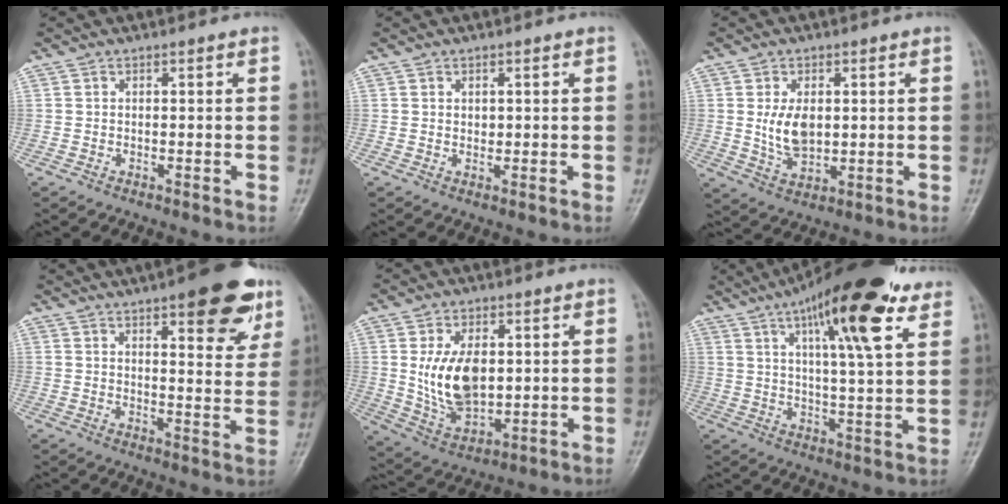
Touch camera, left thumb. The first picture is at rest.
{"total": 1.3, "force": [0.4, 1.0, 0.7], "torque": [-0.006, -0.002, 0.008]}
{"total": 7.2, "force": [0.8, 4.5, 5.6], "torque": [-0.089, -0.010, 0.024]}
{"total": 14.5, "force": [8.4, 4.8, 10.8], "torque": [-0.098, -0.036, 0.108]}
{"total": 12.5, "force": [1.4, 7.7, 9.8], "torque": [-0.155, -0.015, 0.039]}
{"total": 19.7, "force": [10.9, 4.7, 15.7], "torque": [-0.222, -0.025, 0.165]}